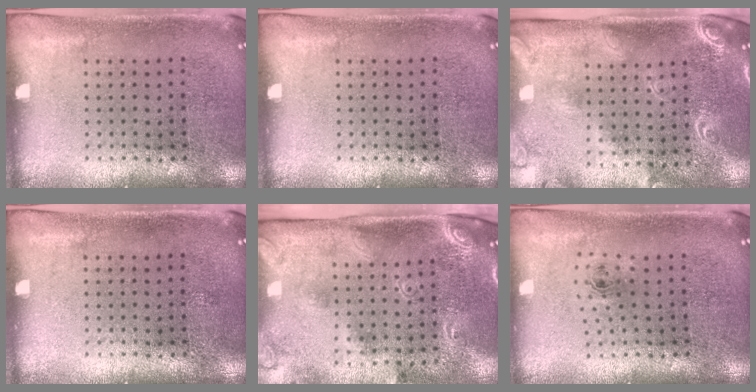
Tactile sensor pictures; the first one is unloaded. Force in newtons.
{"total": 0.0}
{"total": 2.4, "press": 1.9, "slide": 1.4}
{"total": 0.0}
{"total": 2.5, "press": 1.7, "slide": 1.9}
{"total": 0.7, "press": 0.3, "slide": 0.6}